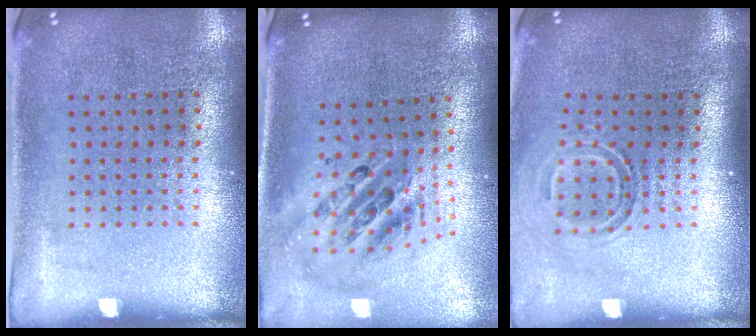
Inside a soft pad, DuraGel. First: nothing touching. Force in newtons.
{"total": 2.5, "press": 1.8, "slide": 1.8}
{"total": 1.7, "press": 1.1, "slide": 1.3}